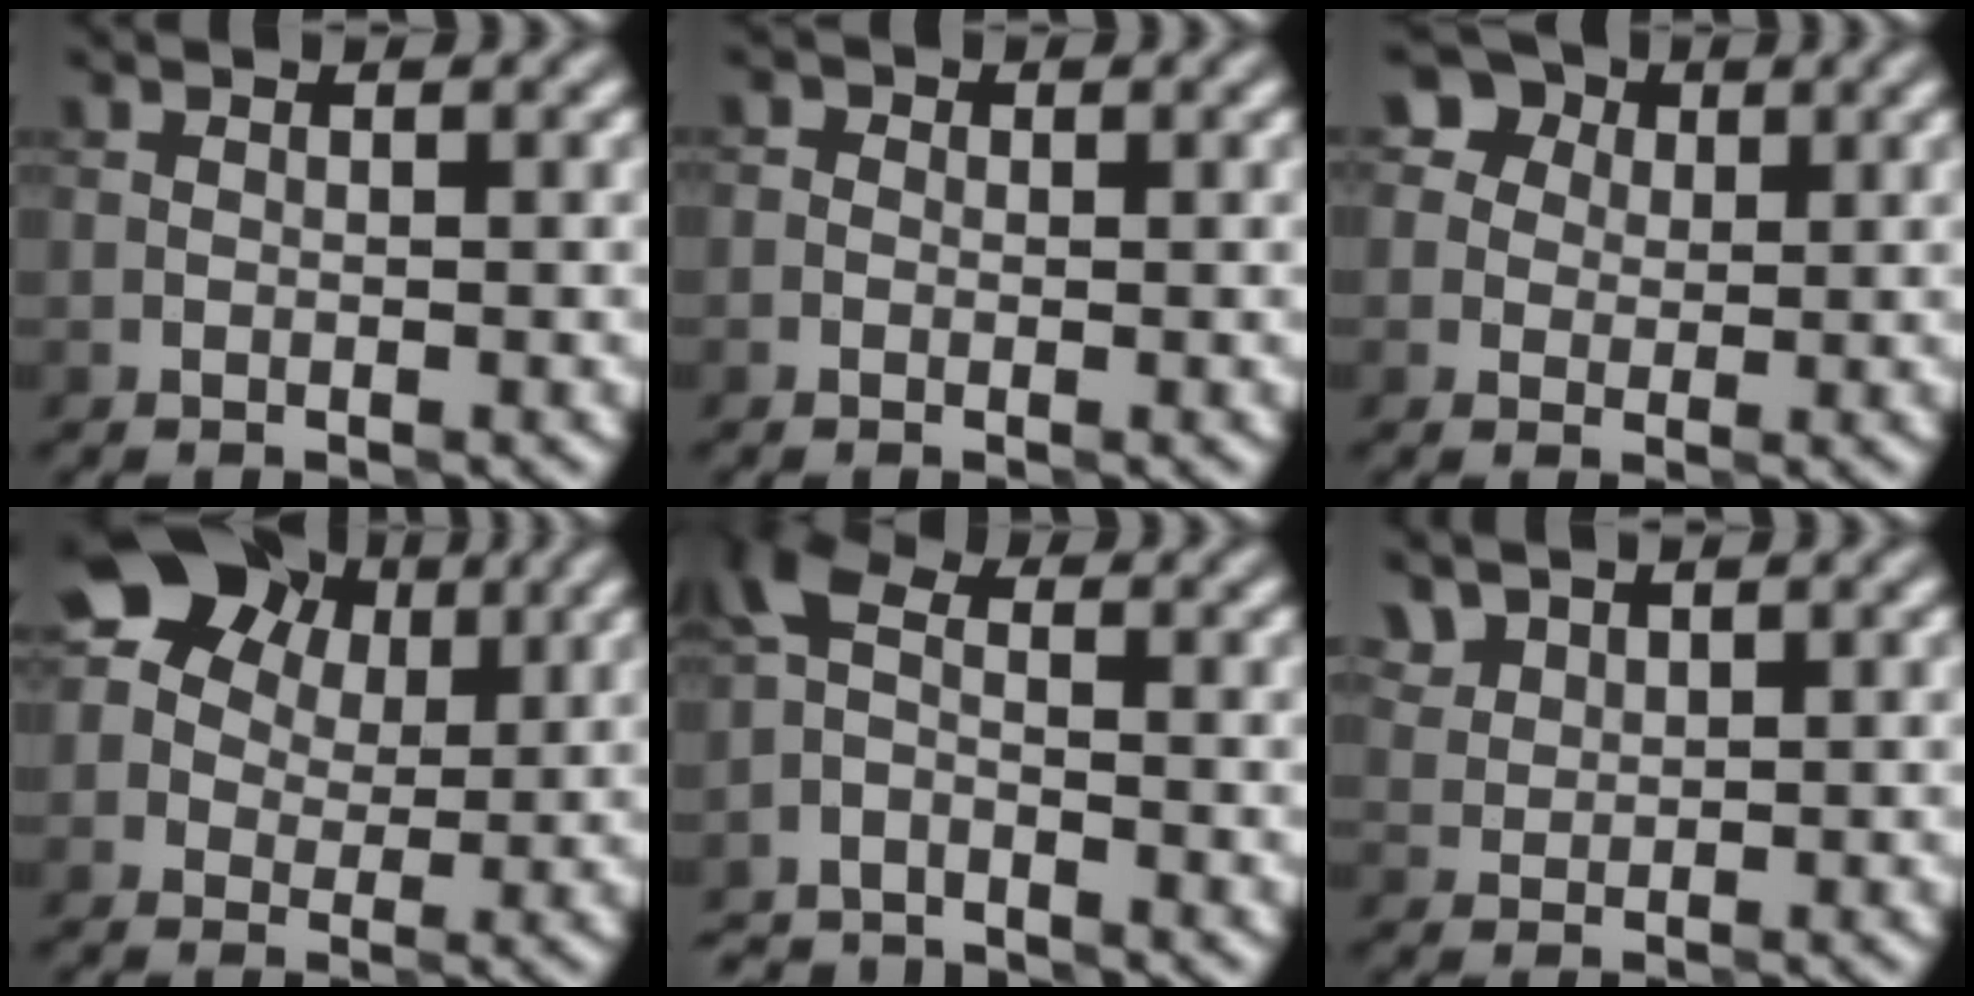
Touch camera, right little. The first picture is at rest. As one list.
[{"total": 1.1, "force": [0.3, 1.0, 0.5], "torque": [0.001, -0.004, -0.013]}, {"total": 4.6, "force": [2.4, 3.6, 1.5], "torque": [-0.018, 0.008, 0.025]}, {"total": 10.1, "force": [4.6, 7.7, 4.6], "torque": [-0.062, 0.030, 0.064]}, {"total": 4.5, "force": [-3.5, 2.1, 1.9], "torque": [-0.042, -0.002, -0.080]}, {"total": 2.2, "force": [1.8, 1.2, 0.6], "torque": [-0.021, 0.002, 0.046]}]